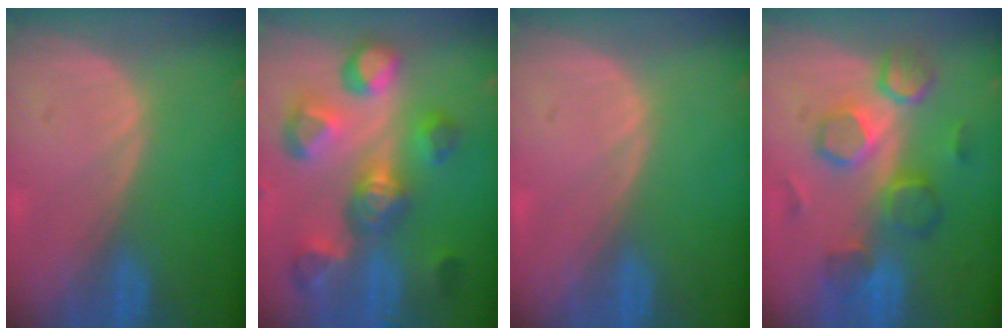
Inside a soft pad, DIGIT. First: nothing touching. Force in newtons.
{"total": 11.0, "press": 9.9, "slide": 4.8}
{"total": 0.0}
{"total": 8.4, "press": 8.3, "slide": 1.4}